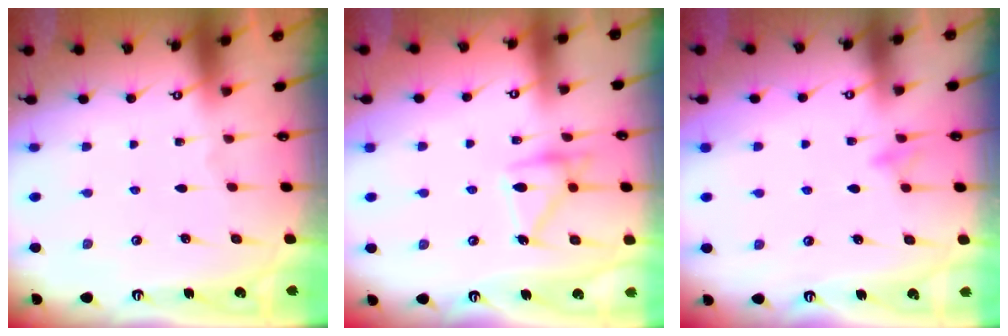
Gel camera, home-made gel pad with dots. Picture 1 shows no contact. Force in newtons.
{"total": 15.5, "press": 15.4, "slide": 0.9}
{"total": 7.7, "press": 7.6, "slide": 0.8}